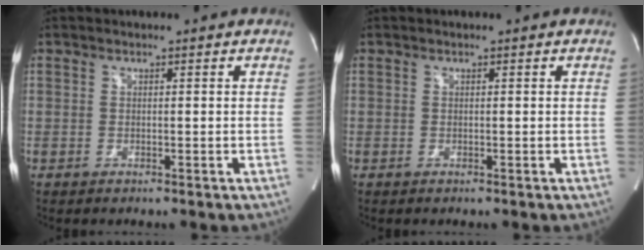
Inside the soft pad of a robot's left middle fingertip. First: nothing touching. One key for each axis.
{"total": 0.0}